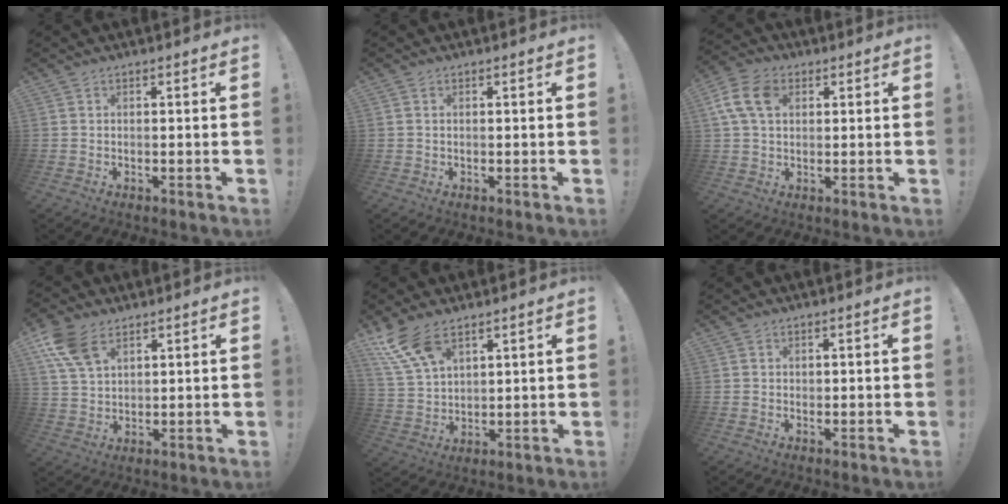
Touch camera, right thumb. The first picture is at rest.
{"total": 0.7, "force": [0.4, 0.3, 0.4], "torque": [-0.013, 0.003, 0.009]}
{"total": 10.6, "force": [3.2, 7.2, 7.2], "torque": [-0.136, 0.007, 0.064]}
{"total": 10.2, "force": [5.7, 5.9, 6.0], "torque": [-0.120, -0.014, 0.113]}
{"total": 10.9, "force": [7.3, 5.0, 6.4], "torque": [-0.135, -0.032, 0.142]}
{"total": 0.6, "force": [0.4, 0.5, 0.1], "torque": [-0.002, 0.001, 0.007]}